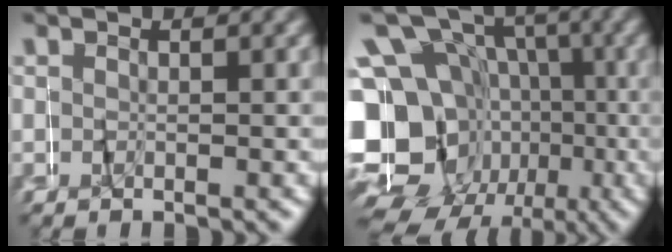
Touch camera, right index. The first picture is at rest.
{"total": 19.3, "force": [-2.2, 16.9, 9.0], "torque": [-0.195, -0.055, -0.036]}